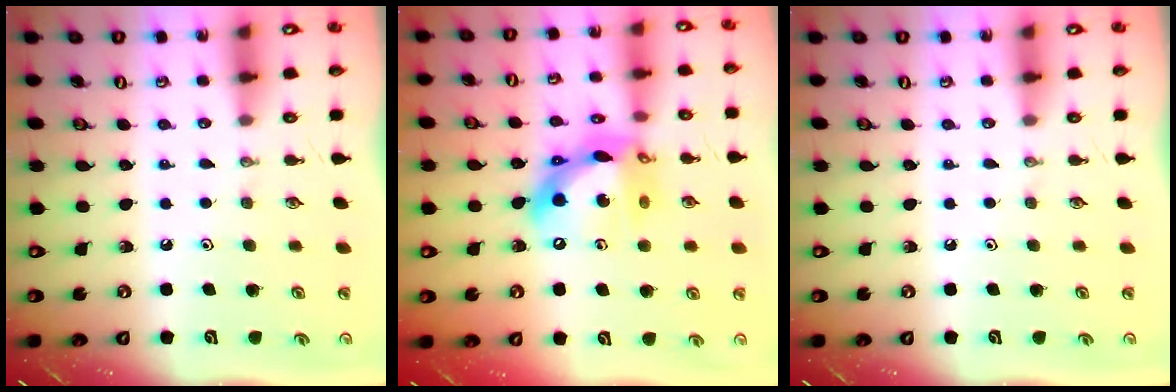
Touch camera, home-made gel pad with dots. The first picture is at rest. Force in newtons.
{"total": 14.9, "press": 14.8, "slide": 1.6}
{"total": 0.0}